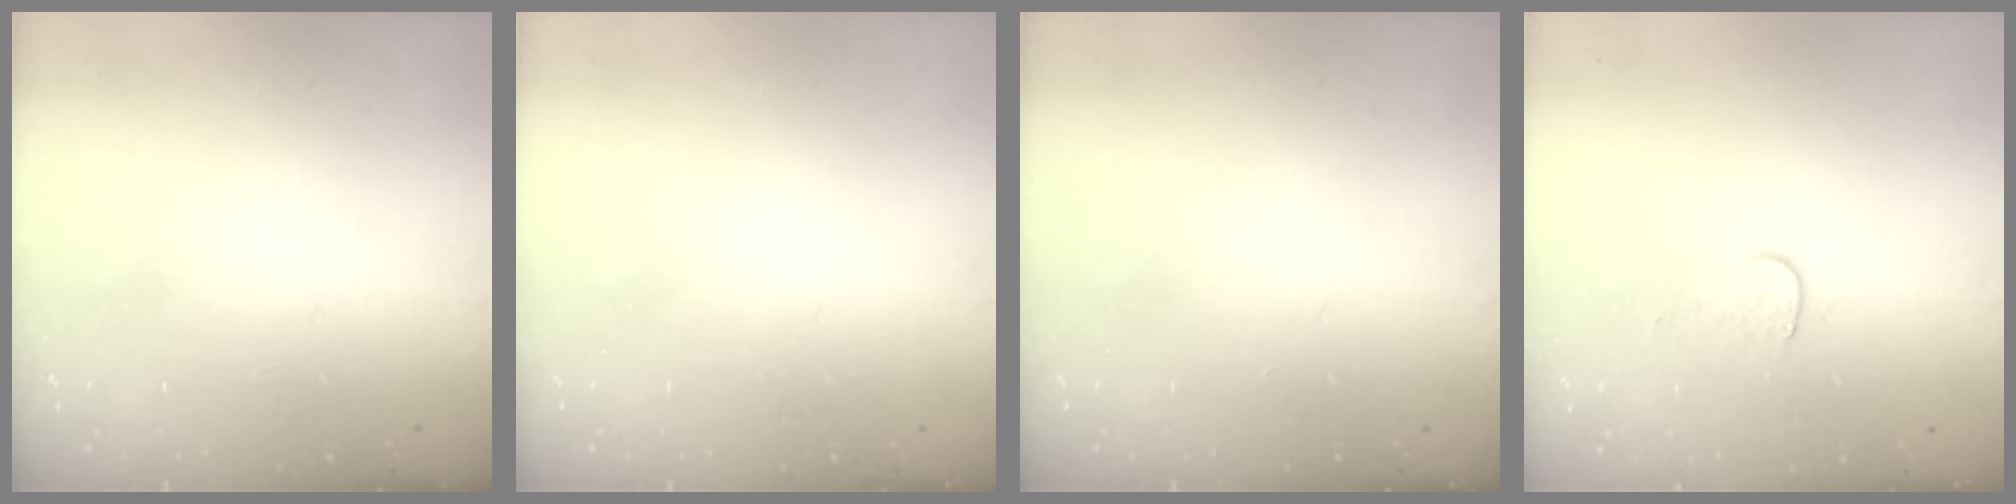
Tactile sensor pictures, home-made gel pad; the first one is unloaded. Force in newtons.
{"total": 0.0}
{"total": 0.0}
{"total": 5.9, "press": 5.9, "slide": 0.5}